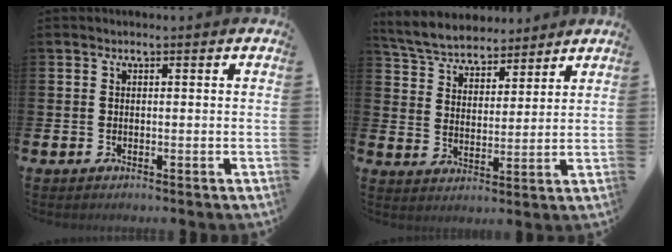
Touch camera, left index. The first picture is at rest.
{"total": 5.8, "force": [5.6, 1.5, 0.4], "torque": [-0.038, -0.032, 0.099]}